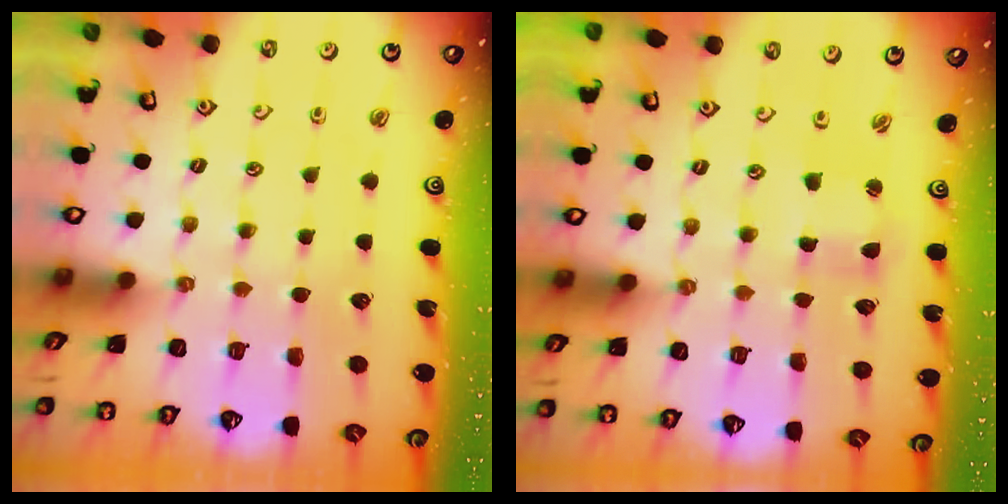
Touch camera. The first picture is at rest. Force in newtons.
{"total": 1.9, "press": 1.8, "slide": 0.3}